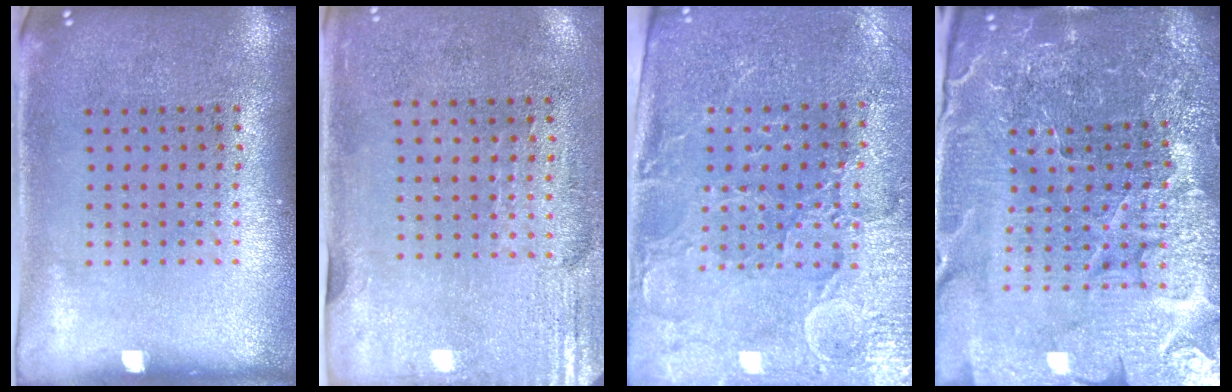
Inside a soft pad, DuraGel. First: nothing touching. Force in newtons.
{"total": 2.9, "press": 2.4, "slide": 1.6}
{"total": 3.3, "press": 3.1, "slide": 1.1}
{"total": 5.7, "press": 5.3, "slide": 2.1}